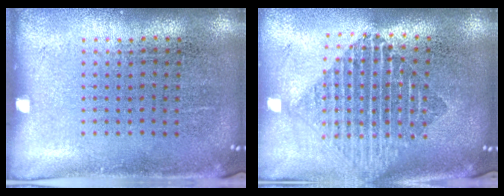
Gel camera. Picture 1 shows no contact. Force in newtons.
{"total": 1.8, "press": 1.5, "slide": 1.0}